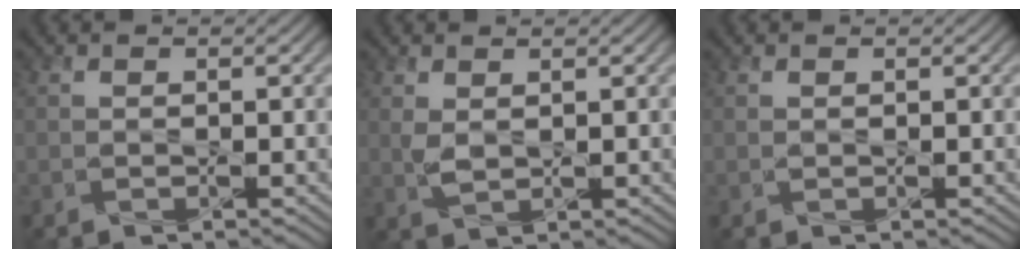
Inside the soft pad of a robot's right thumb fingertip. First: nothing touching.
{"total": 1.8, "force": [0.7, 1.0, 1.4], "torque": [-0.041, -0.002, 0.018]}
{"total": 0.0}